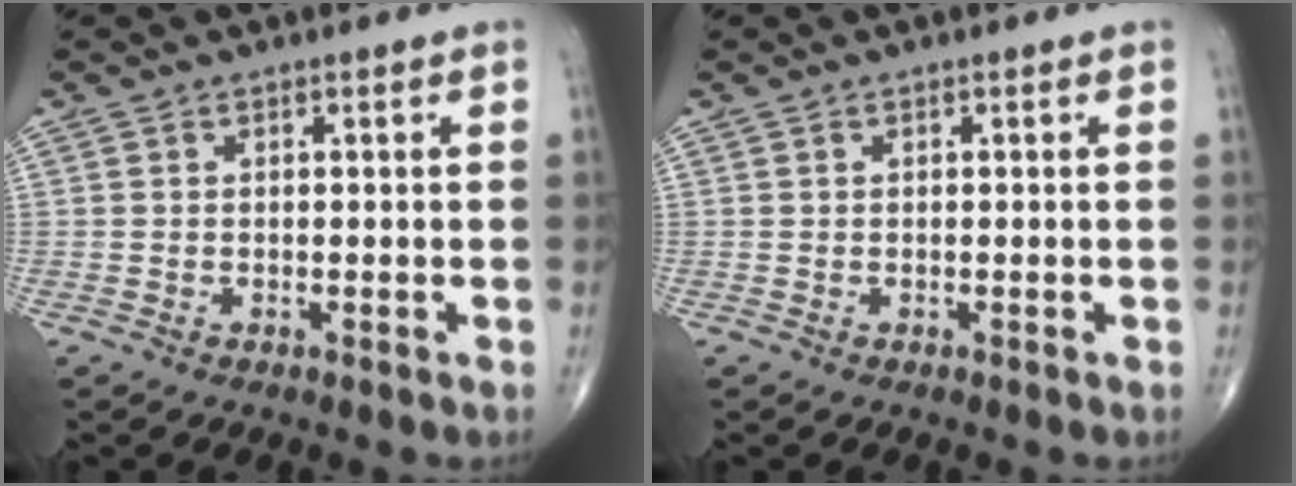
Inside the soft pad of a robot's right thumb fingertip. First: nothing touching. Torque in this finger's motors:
{"motor_torque": [0.12, 0.12, -0.07, 0.02, 0.03]}